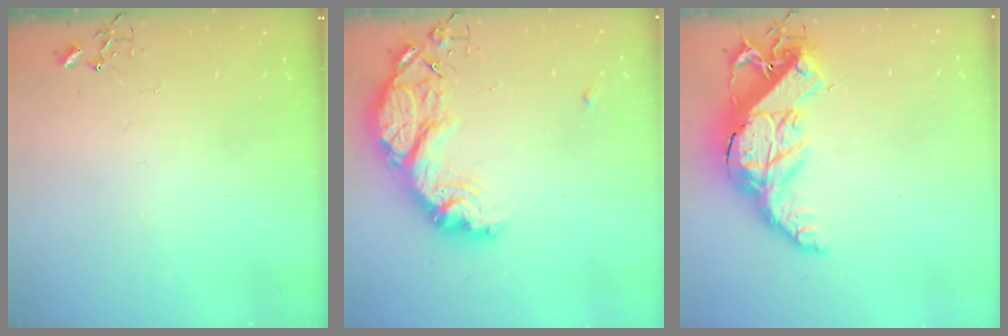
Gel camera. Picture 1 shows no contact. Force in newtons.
{"total": 20.5, "press": 20.5, "slide": 1.5}
{"total": 19.6, "press": 19.6, "slide": 1.2}